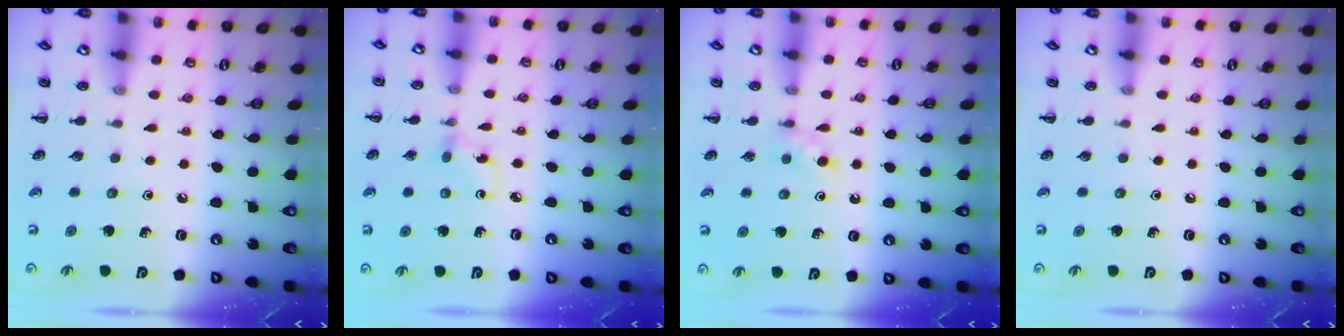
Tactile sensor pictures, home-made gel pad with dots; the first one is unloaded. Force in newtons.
{"total": 1.9, "press": 1.7, "slide": 0.7}
{"total": 3.0, "press": 2.7, "slide": 1.2}
{"total": 0.0}